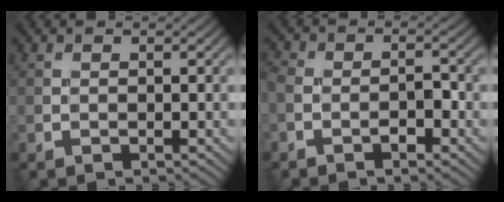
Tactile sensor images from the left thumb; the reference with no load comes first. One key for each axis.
{"total": 4.3, "fx": -2.0, "fy": 2.3, "fz": 2.9, "tx": -0.038, "ty": 0.006, "tz": -0.040}